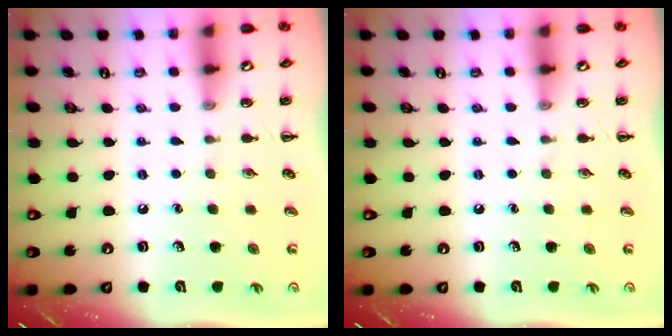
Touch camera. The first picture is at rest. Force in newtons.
{"total": 0.0}